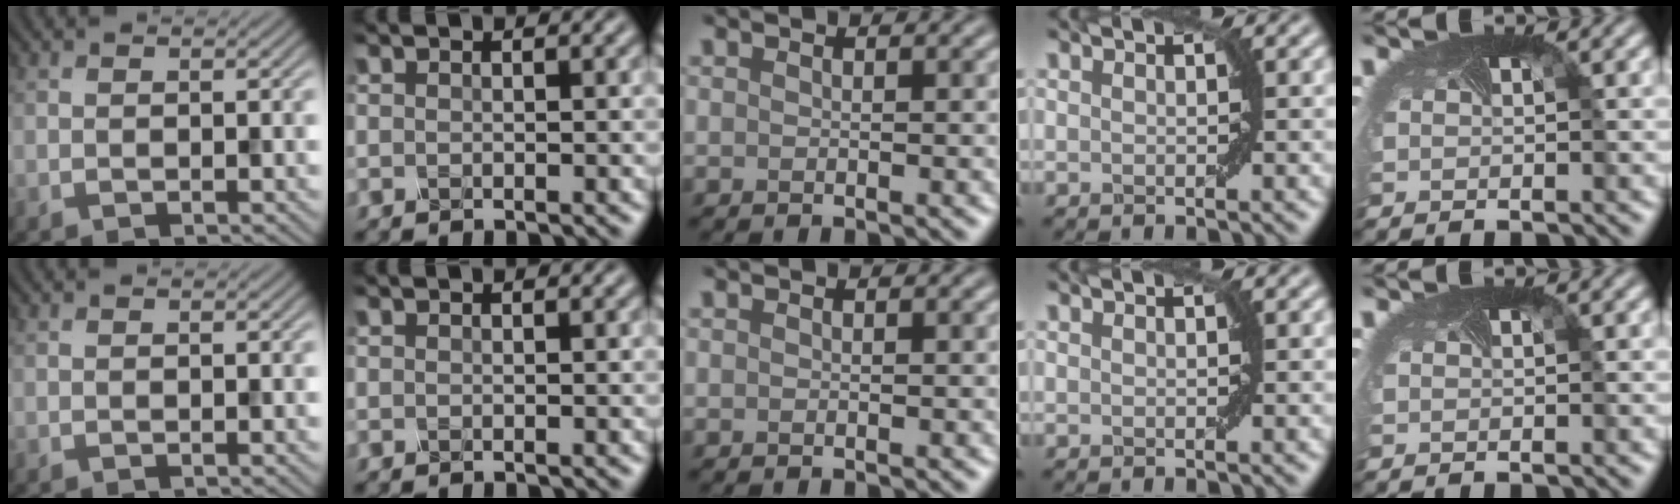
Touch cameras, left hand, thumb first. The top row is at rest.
{}